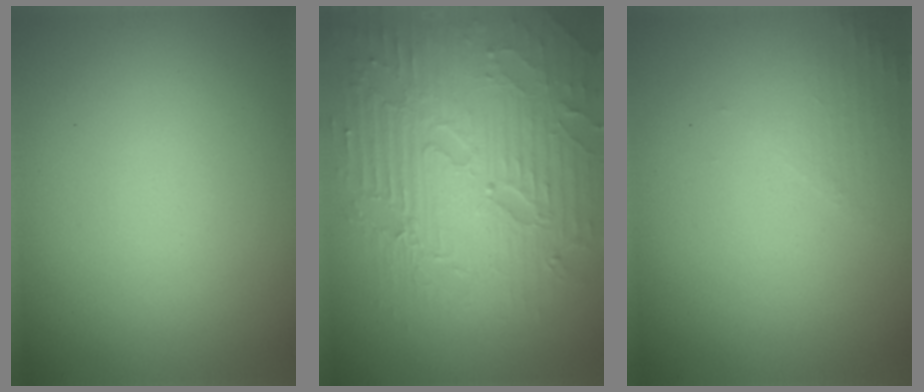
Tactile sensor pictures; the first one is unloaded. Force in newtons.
{"total": 8.9, "press": 6.3, "slide": 6.3}
{"total": 1.3, "press": 1.2, "slide": 0.4}